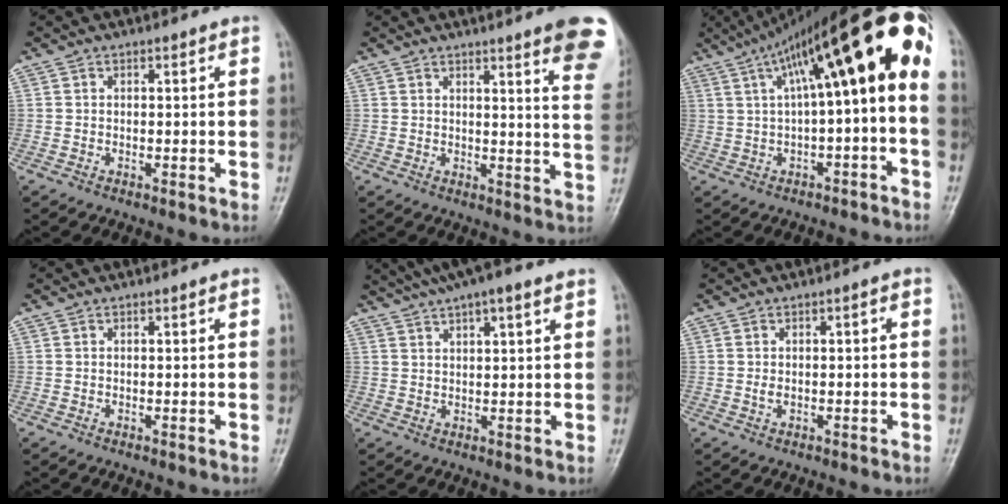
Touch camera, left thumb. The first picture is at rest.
{"total": 13.1, "force": [8.2, 1.5, 10.1], "torque": [-0.098, -0.037, 0.081]}
{"total": 19.0, "force": [3.3, 5.0, 18.0], "torque": [-0.264, 0.060, 0.049]}
{"total": 0.0}
{"total": 10.1, "force": [7.0, 2.2, 6.9], "torque": [-0.108, 0.020, 0.111]}
{"total": 1.9, "force": [-0.2, 0.9, 1.7], "torque": [-0.032, 0.014, -0.004]}